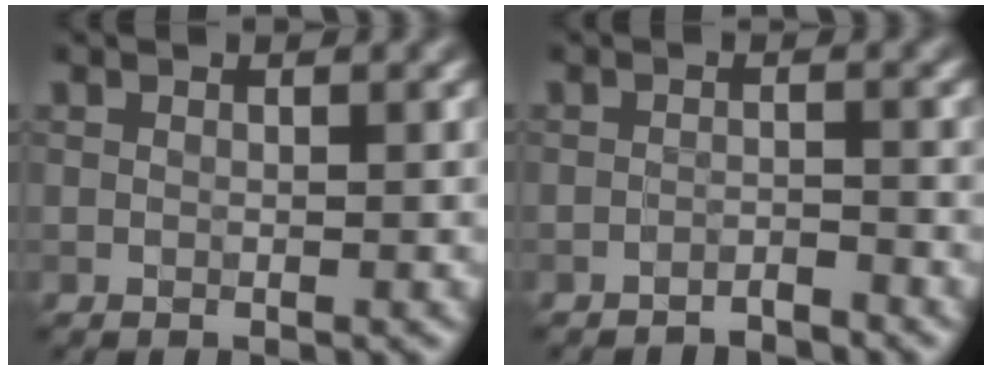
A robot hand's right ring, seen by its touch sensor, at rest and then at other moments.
{"total": 1.6, "force": [-1.6, 0.1, 0.3], "torque": [-0.001, 0.000, -0.030]}